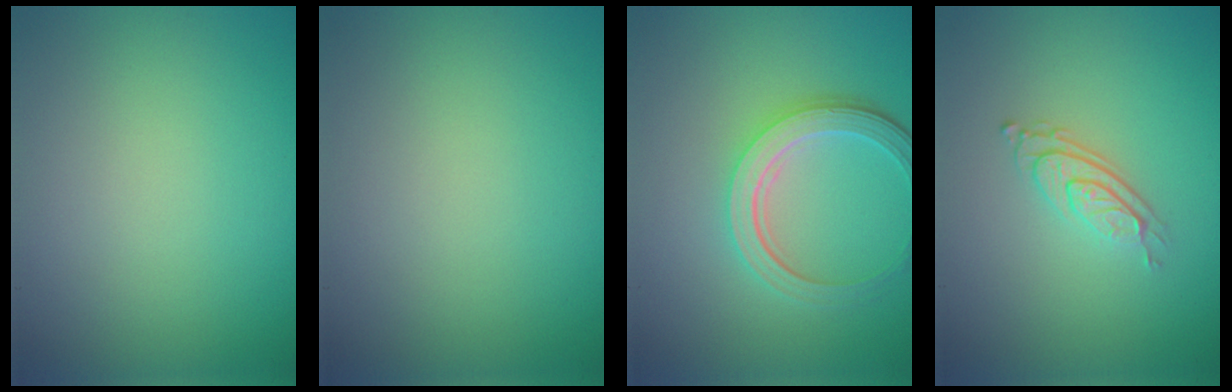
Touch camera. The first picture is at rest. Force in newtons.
{"total": 0.0}
{"total": 4.8, "press": 3.6, "slide": 3.2}
{"total": 2.9, "press": 1.9, "slide": 2.2}